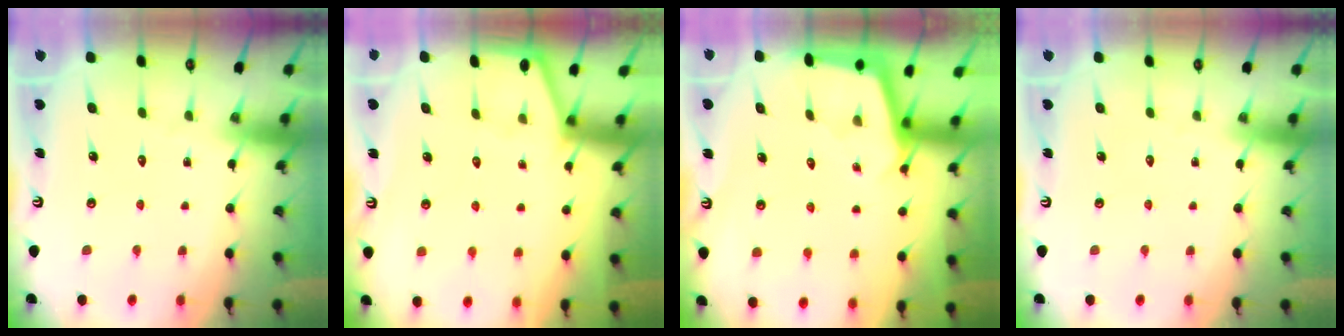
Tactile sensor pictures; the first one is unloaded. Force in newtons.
{"total": 1.8, "press": 1.8, "slide": 0.1}
{"total": 2.3, "press": 2.3, "slide": 0.1}
{"total": 0.0}